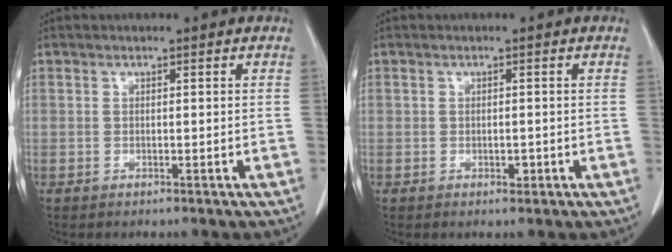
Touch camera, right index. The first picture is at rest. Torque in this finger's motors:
{"motor_torque": [-0.19, 0.13, -0.01, -0.01]}